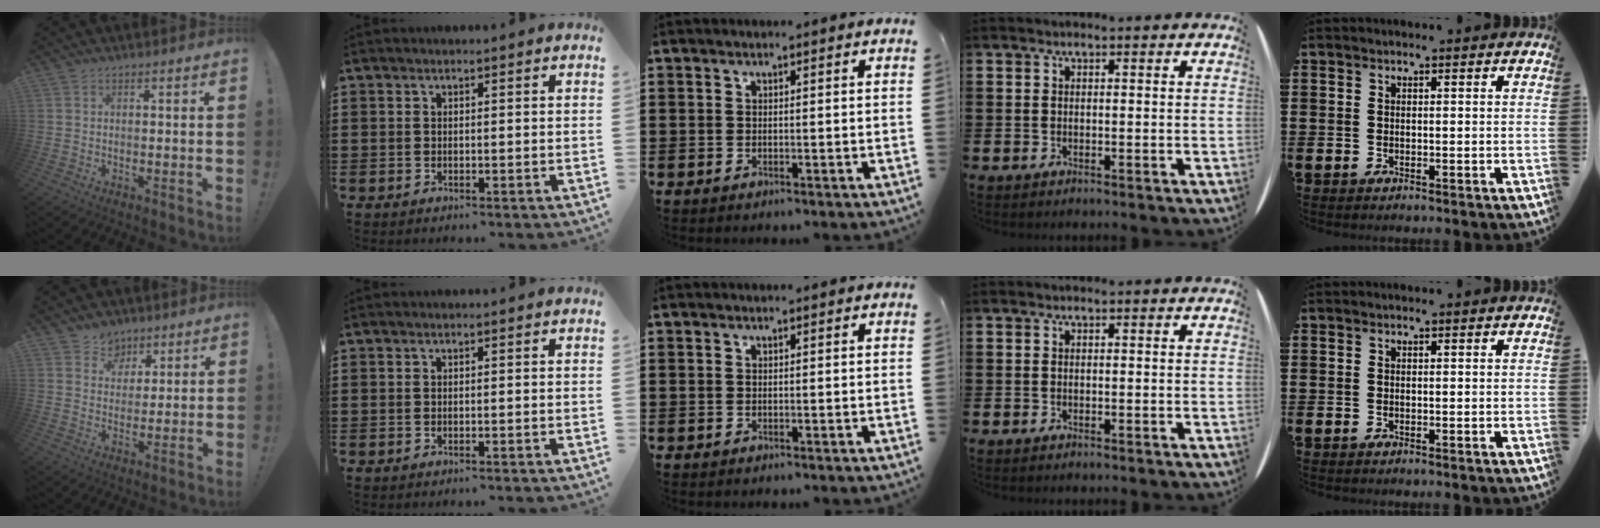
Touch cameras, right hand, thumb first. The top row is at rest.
{"thumb": {"total": 6.0, "force": [3.4, 5.0, 0.1], "torque": [-0.002, -0.029, 0.070]}}